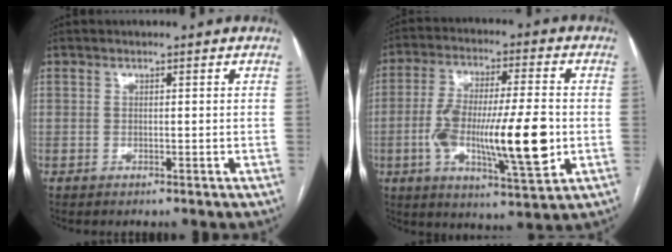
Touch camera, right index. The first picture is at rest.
{"total": 17.0, "force": [-2.8, 3.1, 16.5], "torque": [-0.296, -0.006, -0.043]}